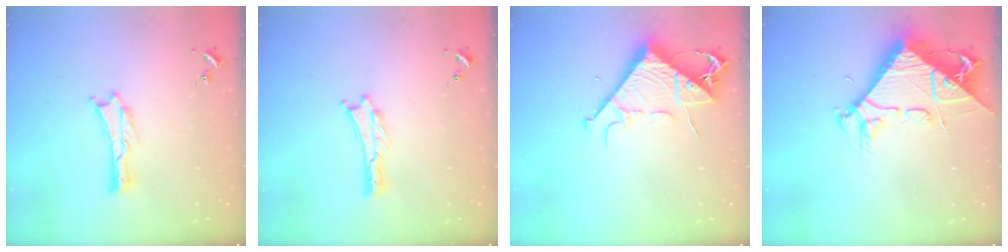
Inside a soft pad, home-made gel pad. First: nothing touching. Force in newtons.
{"total": 0.0}
{"total": 8.4, "press": 8.3, "slide": 1.1}
{"total": 10.6, "press": 10.6, "slide": 1.1}